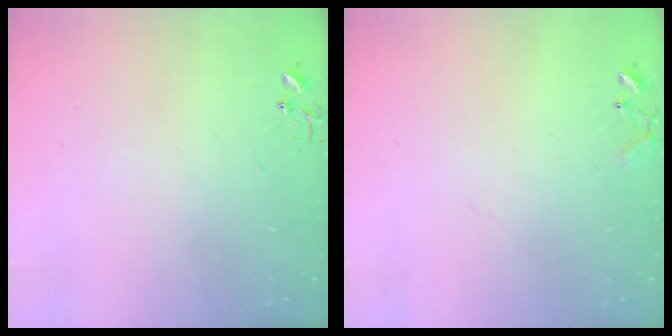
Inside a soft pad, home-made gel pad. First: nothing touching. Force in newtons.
{"total": 8.6, "press": 8.6, "slide": 0.5}